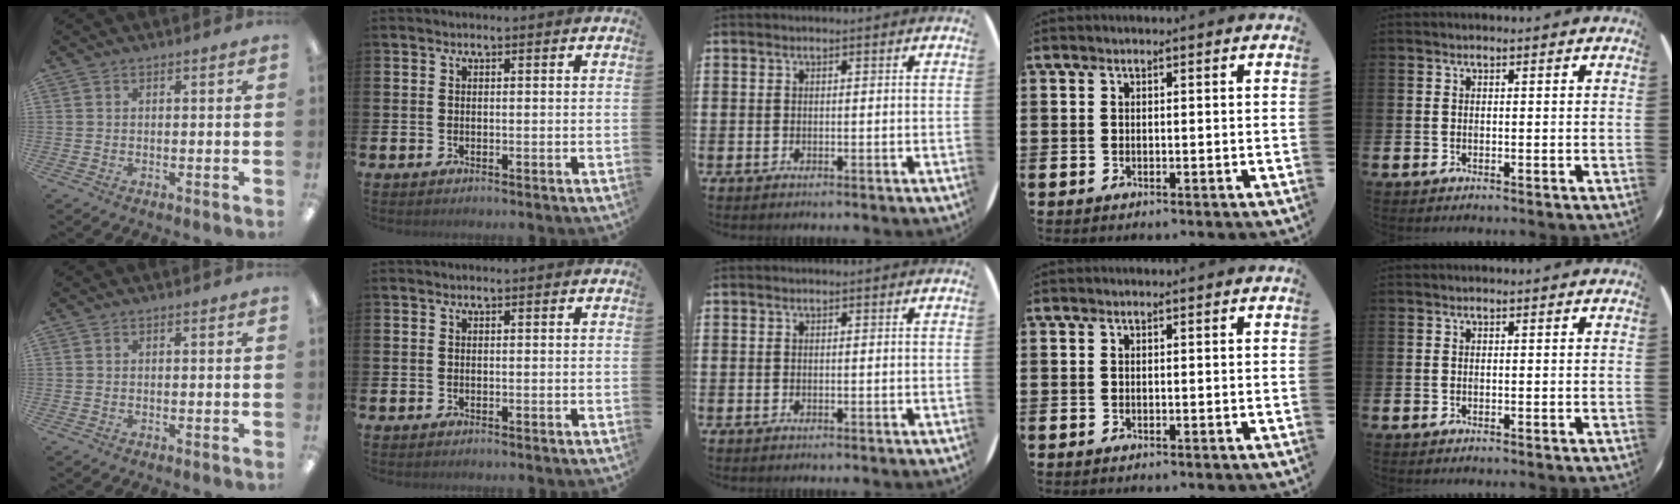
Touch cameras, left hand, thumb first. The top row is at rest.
{}